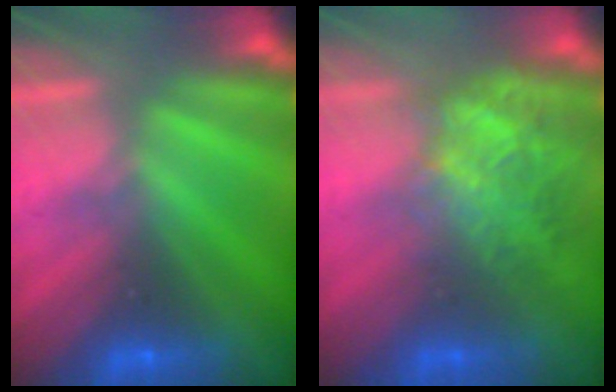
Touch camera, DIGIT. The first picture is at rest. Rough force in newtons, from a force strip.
{"total": 3.3}